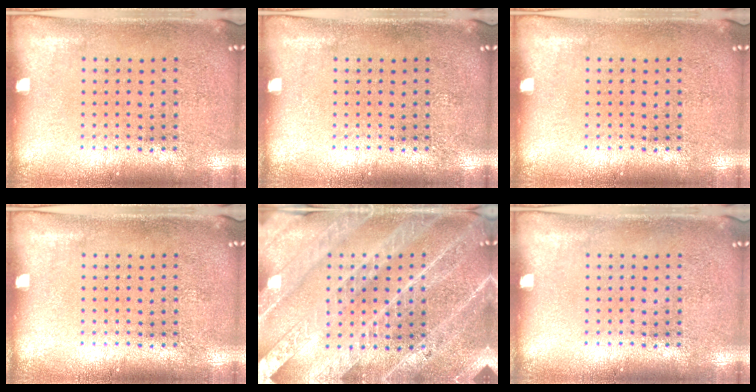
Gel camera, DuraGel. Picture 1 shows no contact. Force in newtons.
{"total": 0.0}
{"total": 0.0}
{"total": 0.0}
{"total": 3.6, "press": 3.3, "slide": 1.4}
{"total": 0.0}